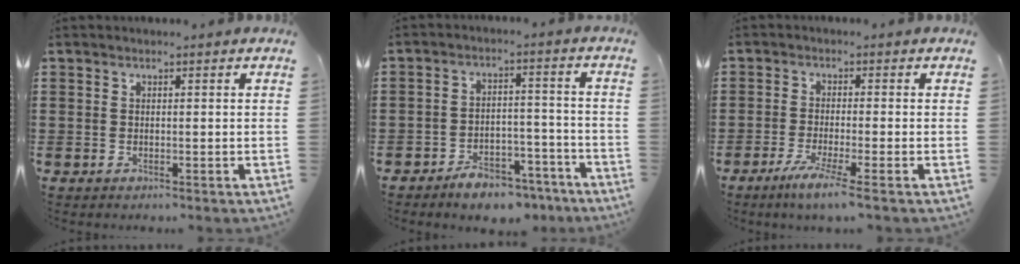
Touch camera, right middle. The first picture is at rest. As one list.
[{"total": 5.7, "force": [-5.3, 1.6, 1.6], "torque": [-0.023, 0.016, -0.102]}, {"total": 3.8, "force": [-2.5, -0.4, 2.9], "torque": [-0.061, -0.014, -0.046]}]